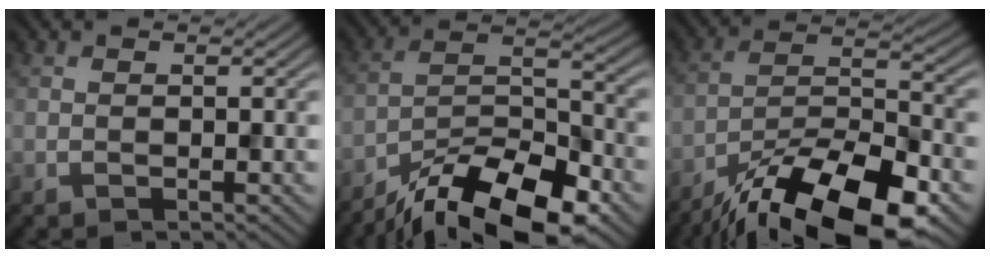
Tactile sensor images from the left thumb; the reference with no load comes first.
{"total": 14.7, "force": [-11.5, 4.3, 8.2], "torque": [-0.151, -0.014, -0.199]}
{"total": 16.0, "force": [-11.6, 4.6, 10.1], "torque": [-0.187, -0.014, -0.200]}